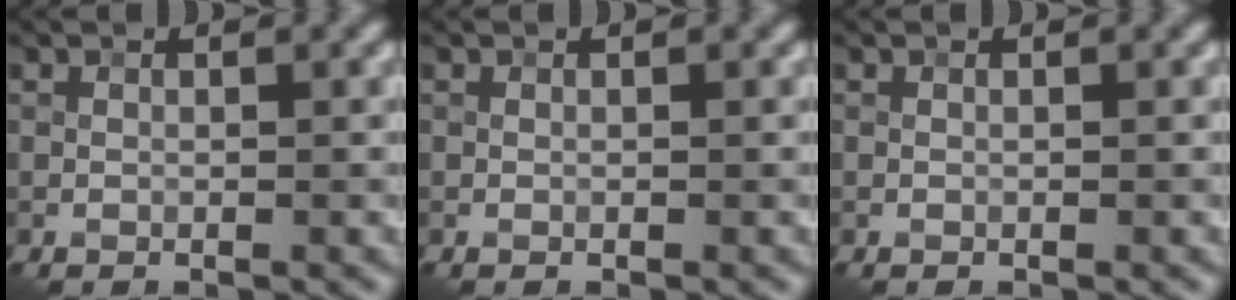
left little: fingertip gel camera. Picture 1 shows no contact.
{"total": 0.0}
{"total": 0.0}